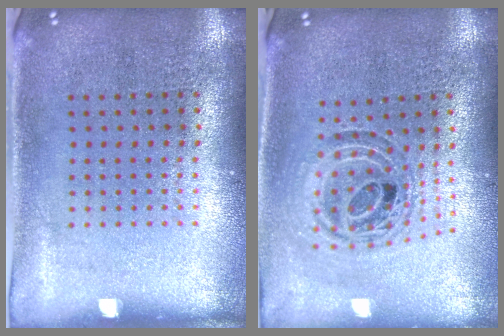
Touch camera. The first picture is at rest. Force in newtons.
{"total": 1.0, "press": 0.9, "slide": 0.2}